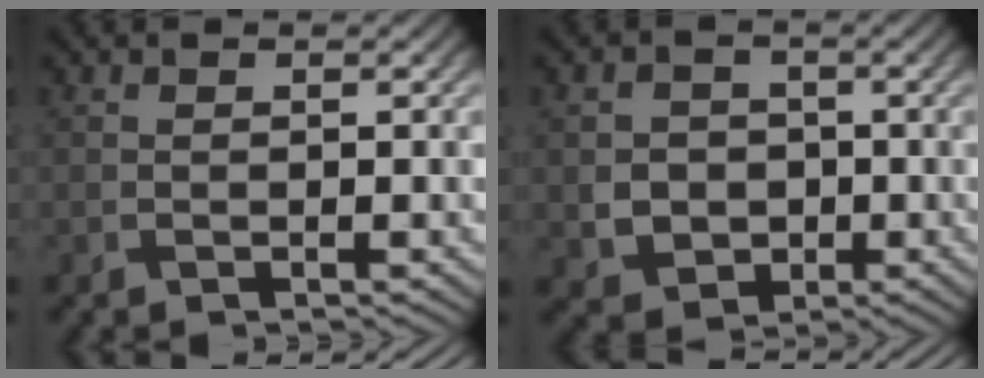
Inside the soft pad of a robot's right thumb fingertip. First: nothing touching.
{"total": 4.7, "force": [-0.7, 4.3, 1.8], "torque": [-0.041, -0.006, -0.024]}